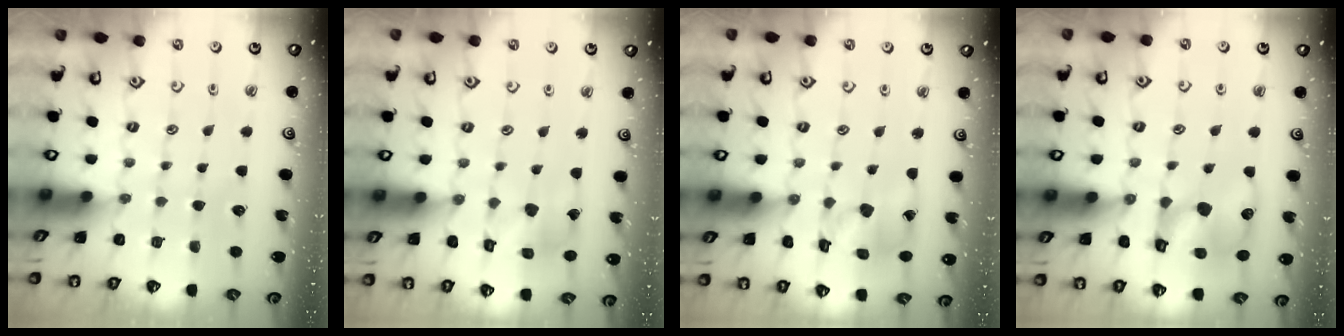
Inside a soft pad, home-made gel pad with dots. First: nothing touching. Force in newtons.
{"total": 8.7, "press": 8.6, "slide": 0.9}
{"total": 11.7, "press": 11.6, "slide": 1.6}
{"total": 12.4, "press": 12.3, "slide": 1.6}